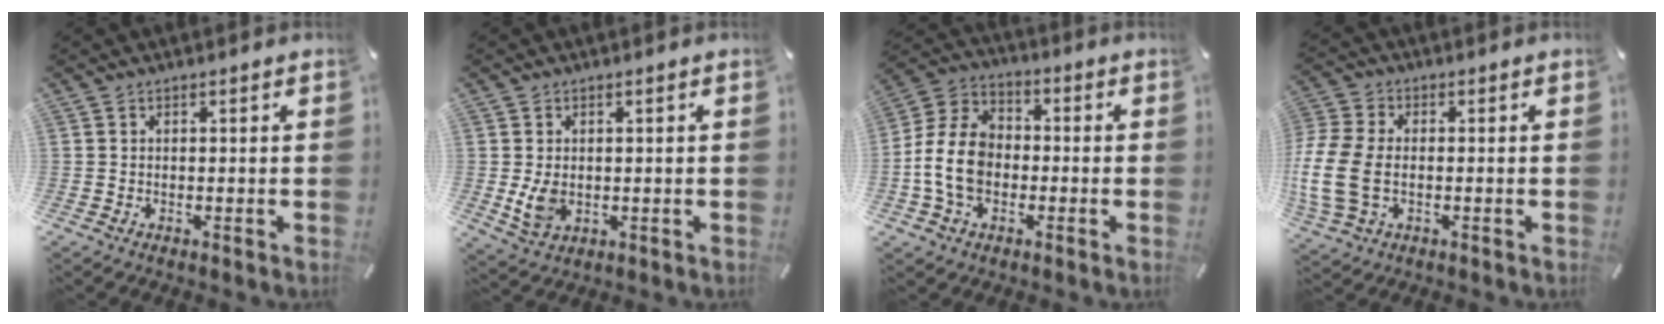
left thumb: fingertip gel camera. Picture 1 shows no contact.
{"total": 5.2, "force": [0.0, 3.8, 3.4], "torque": [-0.081, -0.008, -0.002]}
{"total": 12.0, "force": [-2.4, 9.2, 7.4], "torque": [-0.176, 0.017, -0.043]}
{"total": 11.8, "force": [-1.5, 8.1, 8.4], "torque": [-0.197, -0.001, -0.025]}